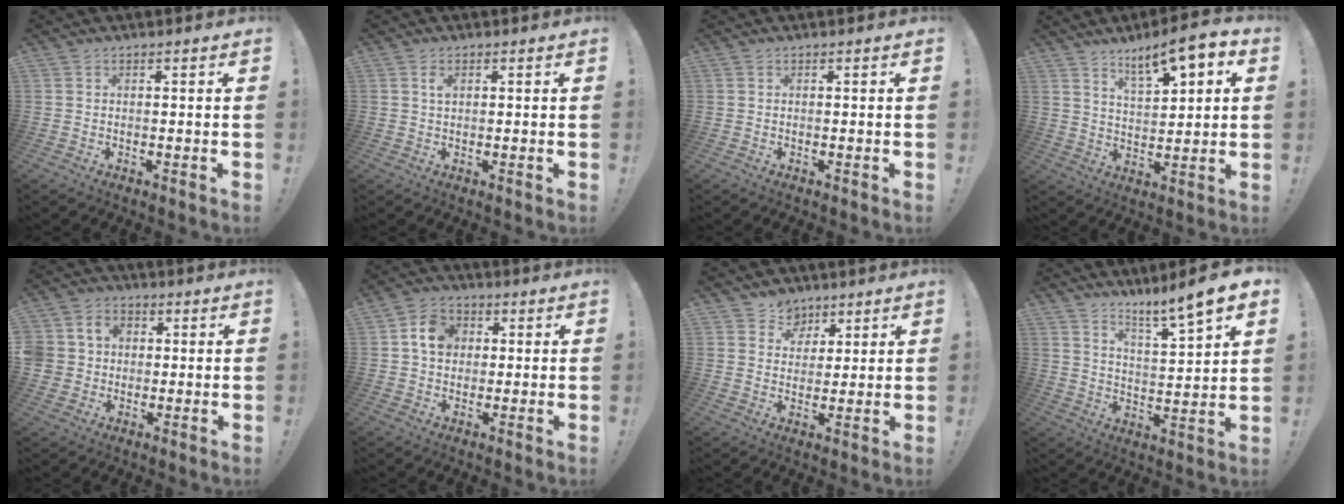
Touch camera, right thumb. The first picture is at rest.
{"total": 1.8, "force": [0.7, 0.9, 1.3], "torque": [-0.016, -0.004, 0.010]}
{"total": 0.0}
{"total": 10.3, "force": [6.6, 2.7, 7.4], "torque": [-0.116, -0.043, 0.109]}
{"total": 7.5, "force": [0.1, 7.1, 2.5], "torque": [-0.056, 0.011, 0.009]}
{"total": 8.3, "force": [1.7, 6.7, 4.5], "torque": [-0.066, 0.010, 0.034]}
{"total": 6.0, "force": [3.4, 5.0, 0.1], "torque": [-0.002, -0.029, 0.070]}
{"total": 8.5, "force": [6.7, -0.5, 5.2], "torque": [-0.085, -0.063, 0.105]}